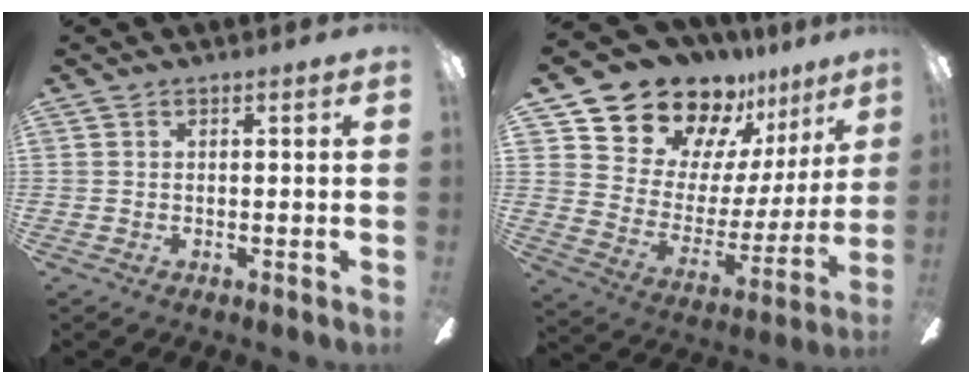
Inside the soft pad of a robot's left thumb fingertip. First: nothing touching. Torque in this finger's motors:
{"motor_torque": [0.43, 0.43, 1.39, -1.39, 0.07]}